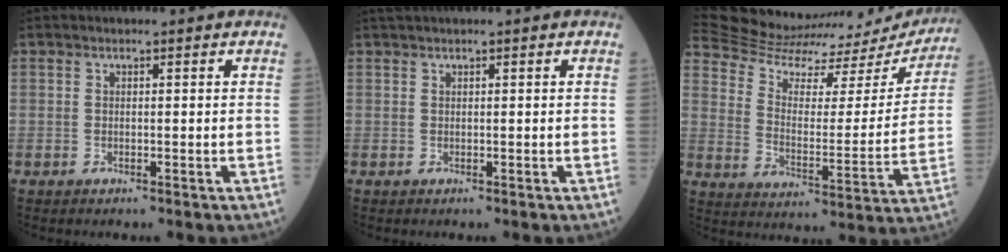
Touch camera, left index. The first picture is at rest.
{"total": 0.9, "force": [0.6, -0.1, 0.6], "torque": [-0.015, 0.016, 0.018]}
{"total": 27.6, "force": [26.5, 5.2, 5.8], "torque": [-0.108, -0.073, 0.348]}